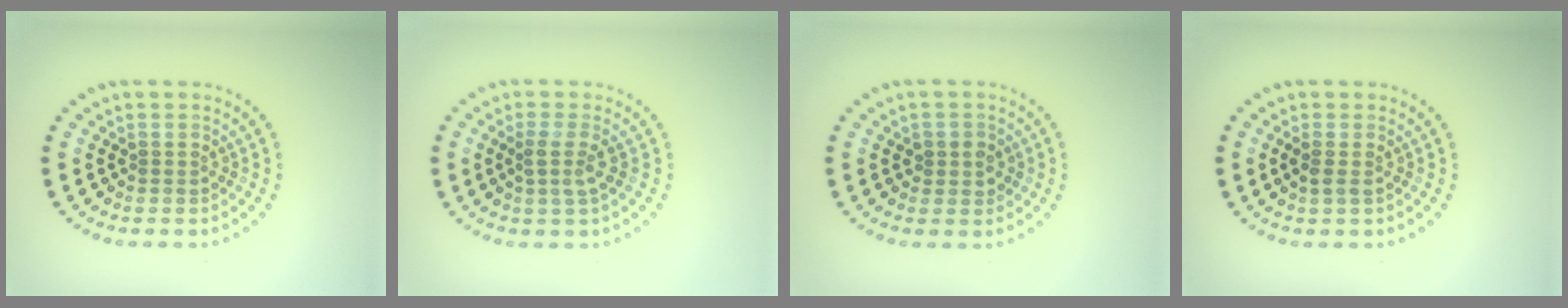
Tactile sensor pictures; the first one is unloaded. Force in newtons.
{"total": 1.9, "press": 1.4, "slide": 1.2}
{"total": 1.7, "press": 1.6, "slide": 0.6}
{"total": 1.1, "press": 1.0, "slide": 0.5}